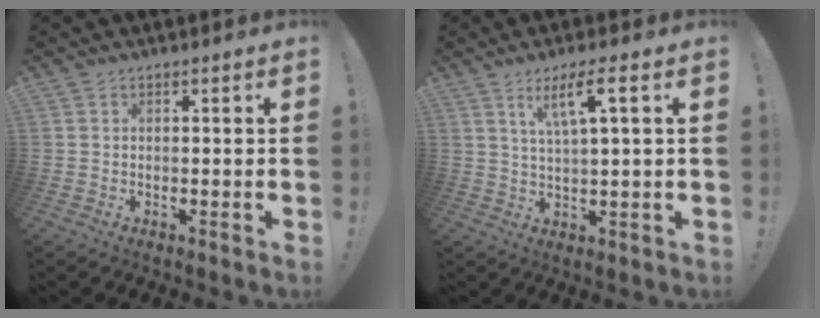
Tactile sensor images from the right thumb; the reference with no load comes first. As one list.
[{"total": 7.6, "force": [3.5, 0.8, 6.8], "torque": [-0.125, -0.003, 0.053]}]